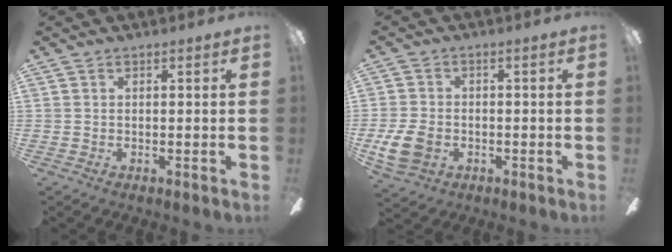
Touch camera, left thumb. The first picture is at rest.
{"total": 7.6, "force": [-2.4, 5.4, 4.8], "torque": [-0.098, 0.006, -0.042]}